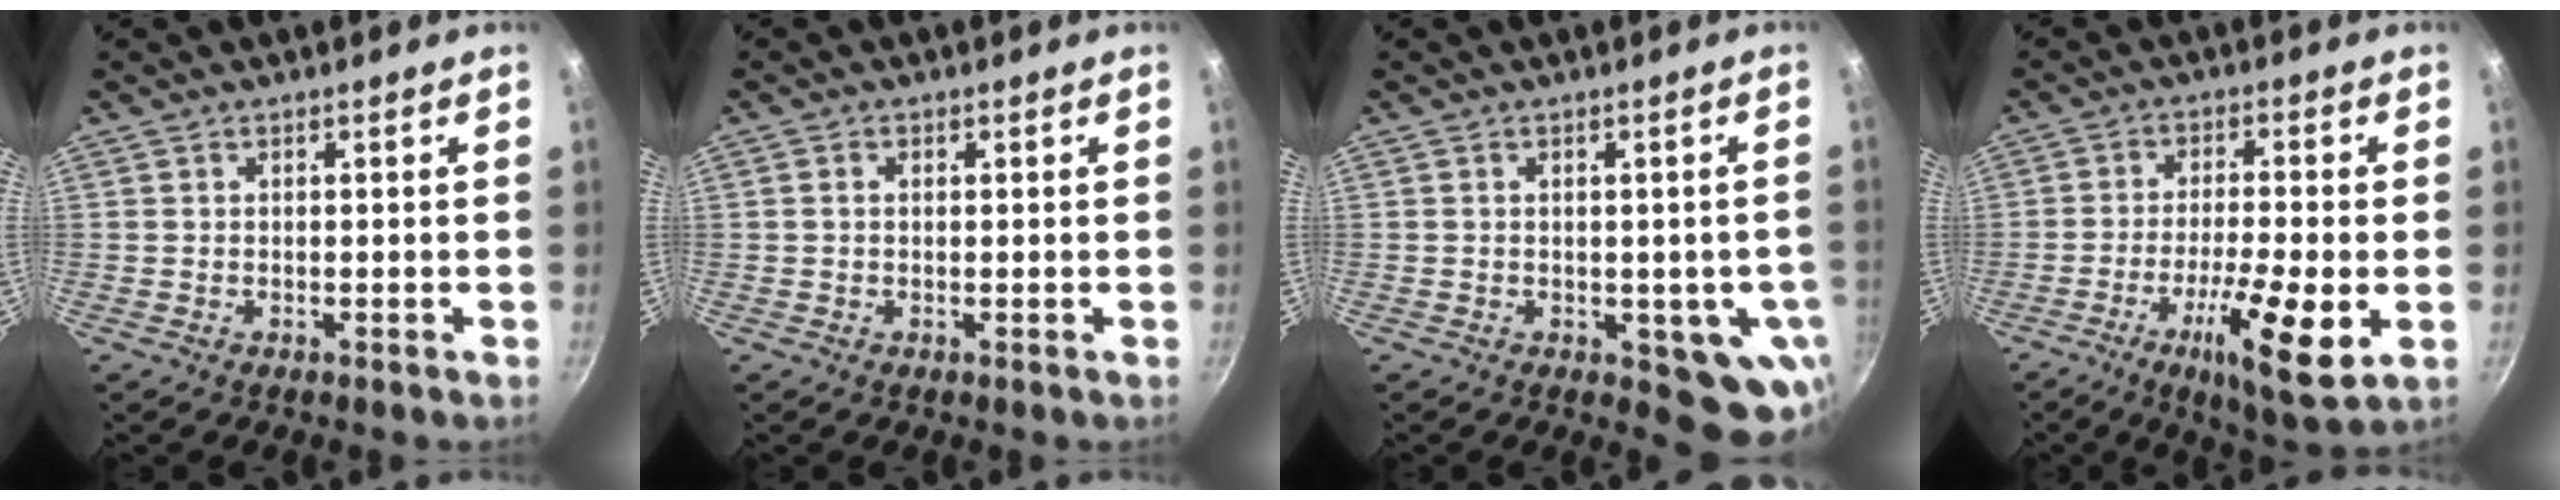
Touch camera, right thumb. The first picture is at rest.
{"total": 0.9, "force": [0.1, 0.6, 0.7], "torque": [-0.011, 0.003, 0.001]}
{"total": 9.1, "force": [-2.0, 4.8, 7.5], "torque": [-0.044, -0.002, -0.019]}
{"total": 13.4, "force": [-4.3, 2.6, 12.4], "torque": [-0.208, 0.006, -0.072]}